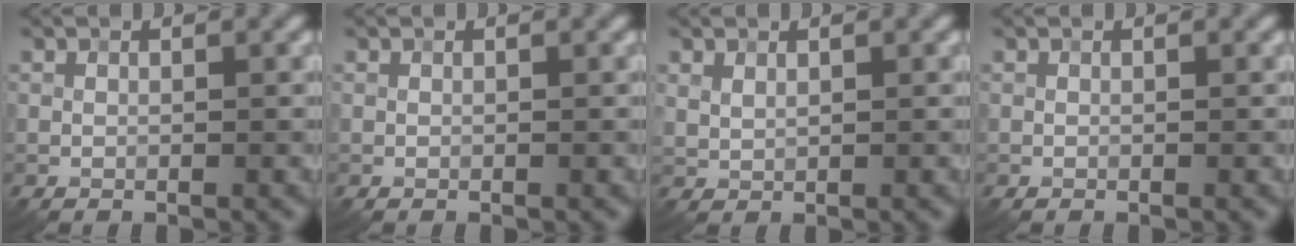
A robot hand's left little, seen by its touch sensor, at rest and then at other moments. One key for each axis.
{"total": 0.0}
{"total": 1.1, "fx": 0.7, "fy": 0.6, "fz": 0.6, "tx": -0.017, "ty": -0.001, "tz": 0.019}
{"total": 0.0}